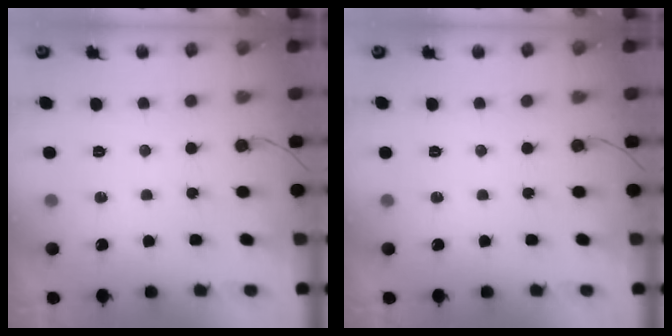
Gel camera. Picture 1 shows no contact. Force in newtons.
{"total": 0.0}